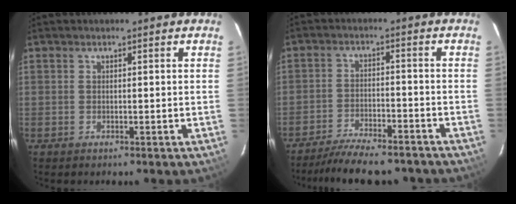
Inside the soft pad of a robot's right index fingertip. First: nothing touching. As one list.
[{"total": 14.9, "force": [-12.9, 3.9, 6.3], "torque": [-0.130, -0.007, -0.185]}]